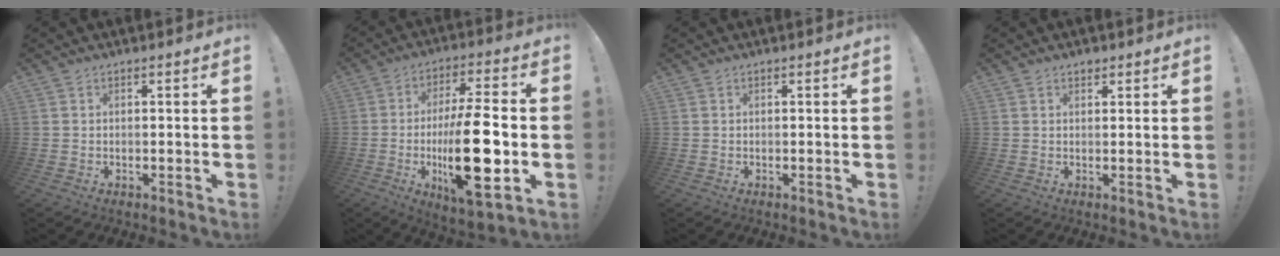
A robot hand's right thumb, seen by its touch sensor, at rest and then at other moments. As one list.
[{"total": 22.9, "force": [-3.6, 7.5, 21.4], "torque": [-0.363, -0.001, -0.055]}, {"total": 0.0}, {"total": 1.1, "force": [0.9, 0.6, 0.2], "torque": [0.012, -0.007, 0.014]}]